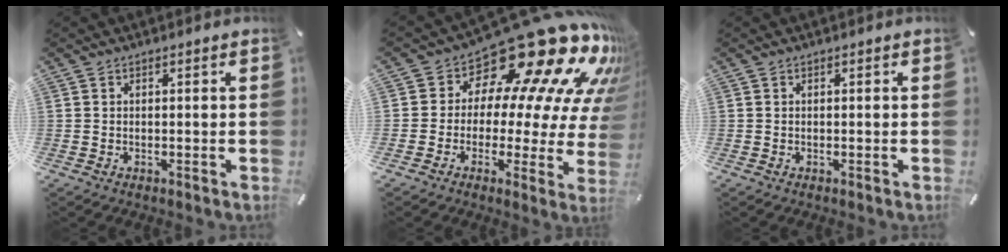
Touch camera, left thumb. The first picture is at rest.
{"total": 22.5, "force": [16.0, 9.8, 12.4], "torque": [-0.173, -0.139, 0.271]}
{"total": 0.0}